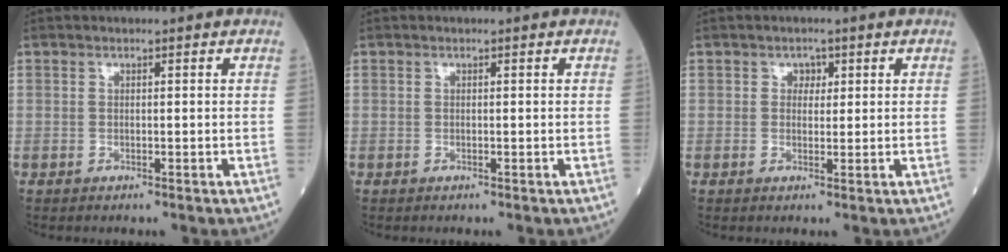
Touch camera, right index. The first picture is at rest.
{"total": 0.0}
{"total": 1.7, "force": [0.7, 1.3, 0.9], "torque": [-0.005, 0.000, 0.007]}